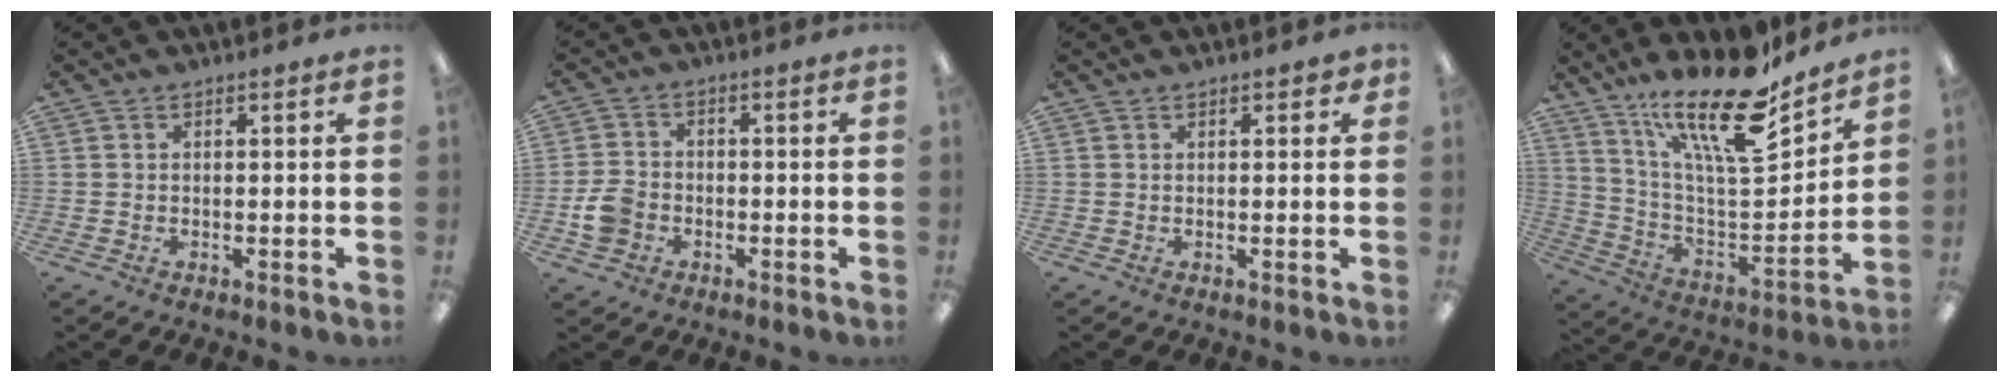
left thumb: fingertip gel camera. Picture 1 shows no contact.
{"total": 5.5, "force": [-2.0, 4.4, 2.7], "torque": [-0.055, 0.011, -0.037]}
{"total": 1.6, "force": [0.9, 0.7, 1.1], "torque": [-0.008, -0.004, 0.013]}
{"total": 22.1, "force": [16.2, 6.3, 13.7], "torque": [-0.241, -0.112, 0.274]}